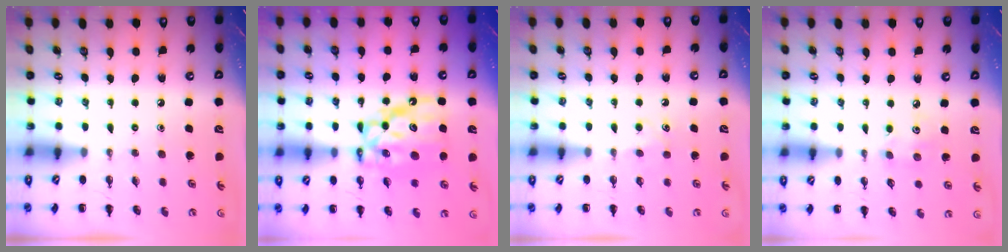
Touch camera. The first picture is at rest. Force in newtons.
{"total": 11.3, "press": 10.8, "slide": 3.3}
{"total": 4.4, "press": 4.2, "slide": 1.2}
{"total": 3.9, "press": 3.8, "slide": 0.6}